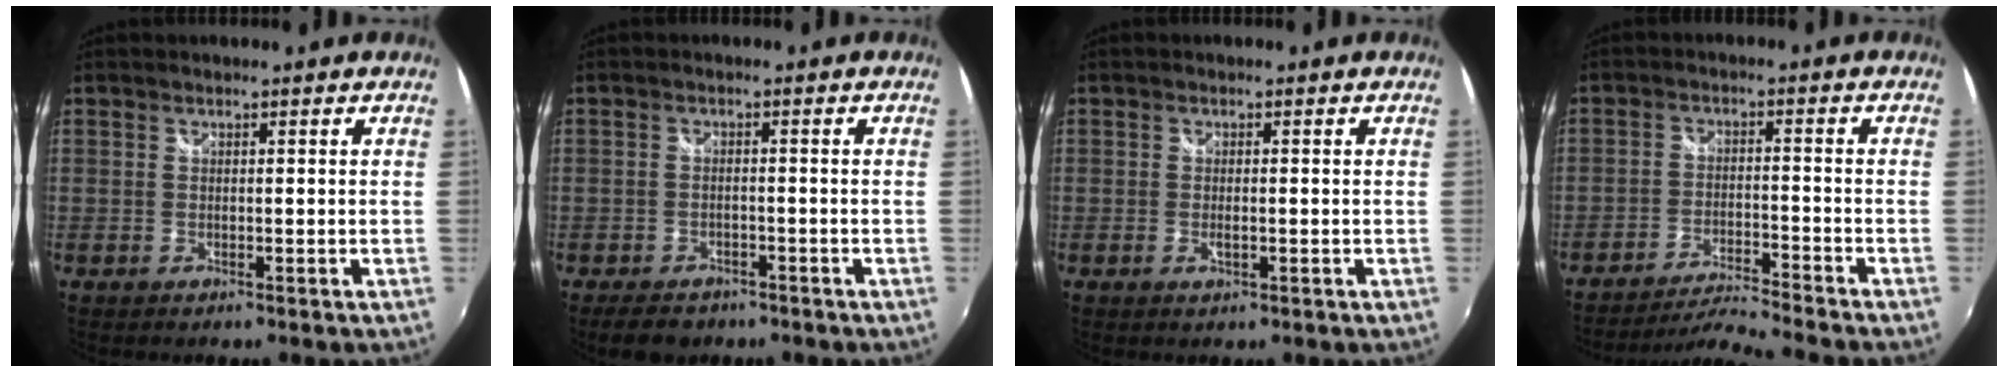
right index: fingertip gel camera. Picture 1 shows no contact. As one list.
[{"total": 6.0, "force": [-4.5, 3.0, 2.6], "torque": [-0.062, -0.011, -0.065]}, {"total": 1.9, "force": [-0.5, 0.6, 1.7], "torque": [-0.032, -0.003, -0.008]}, {"total": 9.5, "force": [-9.0, -1.6, 2.5], "torque": [-0.070, -0.002, -0.154]}]